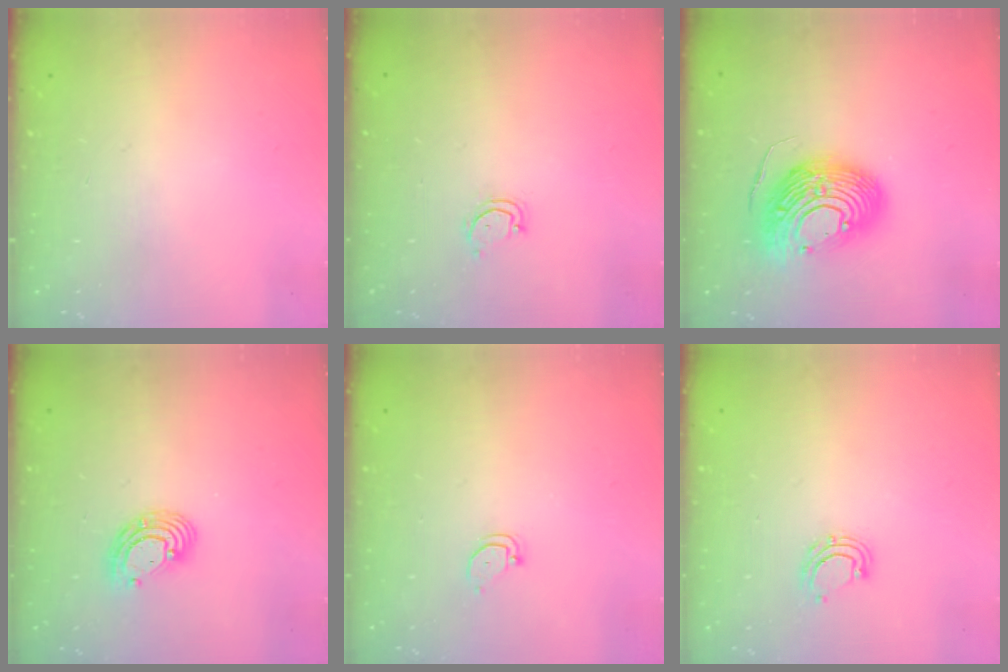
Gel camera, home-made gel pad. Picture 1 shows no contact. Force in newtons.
{"total": 2.9, "press": 2.9, "slide": 0.3}
{"total": 17.0, "press": 16.9, "slide": 1.5}
{"total": 8.0, "press": 7.9, "slide": 1.2}
{"total": 2.4, "press": 2.4, "slide": 0.2}
{"total": 6.0, "press": 5.8, "slide": 1.3}